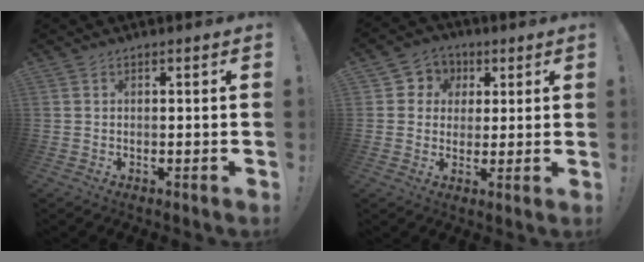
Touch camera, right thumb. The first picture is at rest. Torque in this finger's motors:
{"motor_torque": [-0.09, 0.21, -0.07, 0.09, 0.07]}